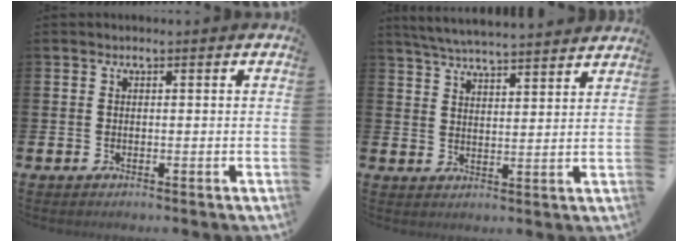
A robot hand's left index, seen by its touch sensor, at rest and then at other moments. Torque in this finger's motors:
{"motor_torque": [0.93, -1.21, 0.66, 0.21]}